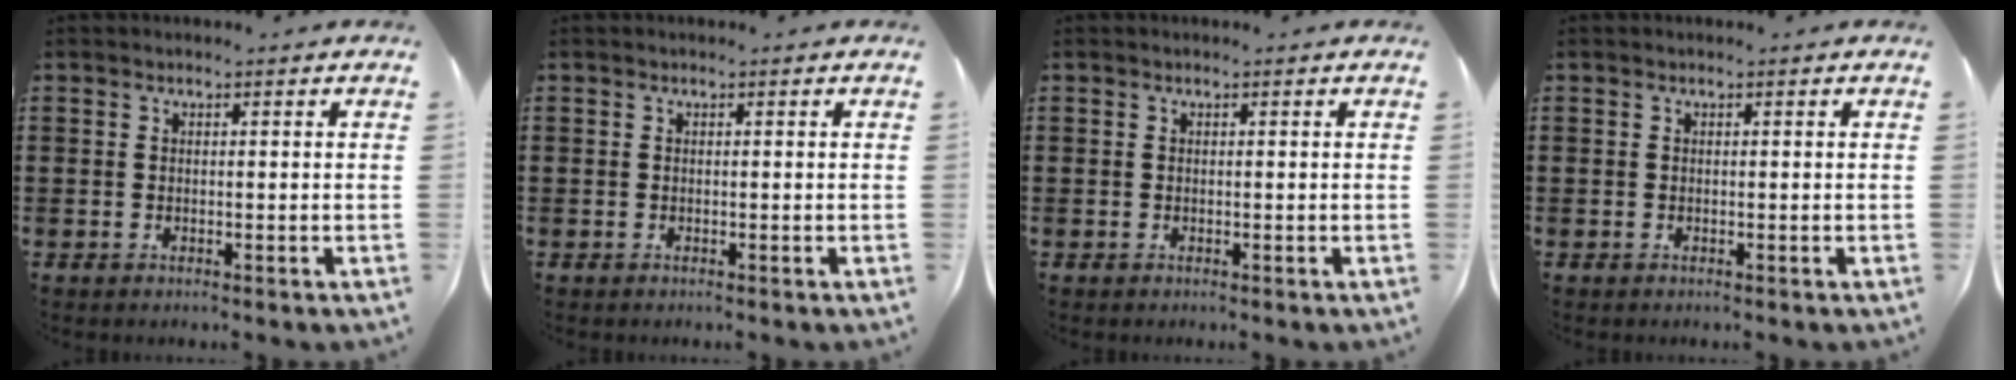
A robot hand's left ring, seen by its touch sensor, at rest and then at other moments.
{"total": 0.0}
{"total": 0.0}
{"total": 0.0}